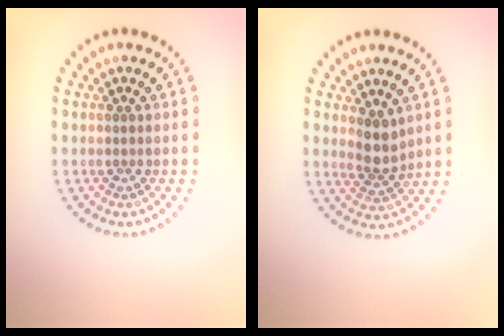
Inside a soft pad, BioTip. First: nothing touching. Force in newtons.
{"total": 2.5, "press": 2.1, "slide": 1.4}